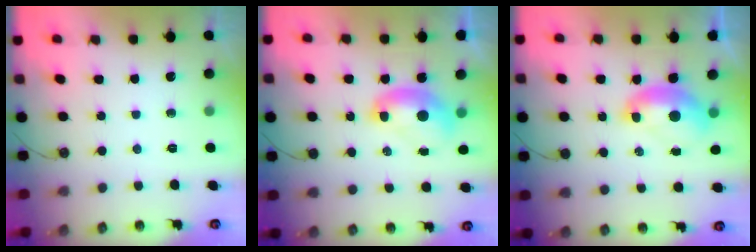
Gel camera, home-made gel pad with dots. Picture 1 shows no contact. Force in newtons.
{"total": 2.0, "press": 2.0, "slide": 0.0}
{"total": 2.2, "press": 2.1, "slide": 0.7}